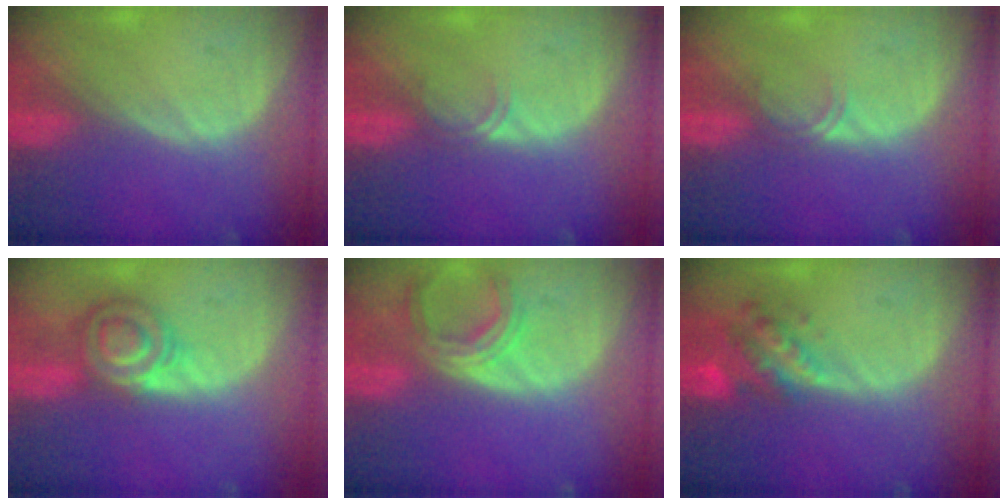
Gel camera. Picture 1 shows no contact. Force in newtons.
{"total": 1.7, "press": 1.4, "slide": 1.0}
{"total": 1.7, "press": 1.4, "slide": 1.0}
{"total": 6.2, "press": 6.1, "slide": 1.2}
{"total": 5.8, "press": 5.4, "slide": 2.2}
{"total": 6.3, "press": 5.7, "slide": 2.5}